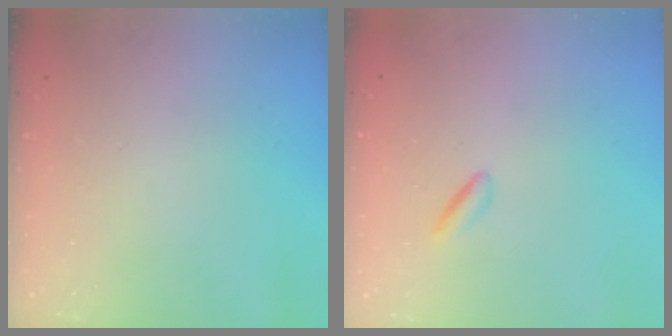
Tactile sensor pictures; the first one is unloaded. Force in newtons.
{"total": 1.0, "press": 0.7, "slide": 0.7}